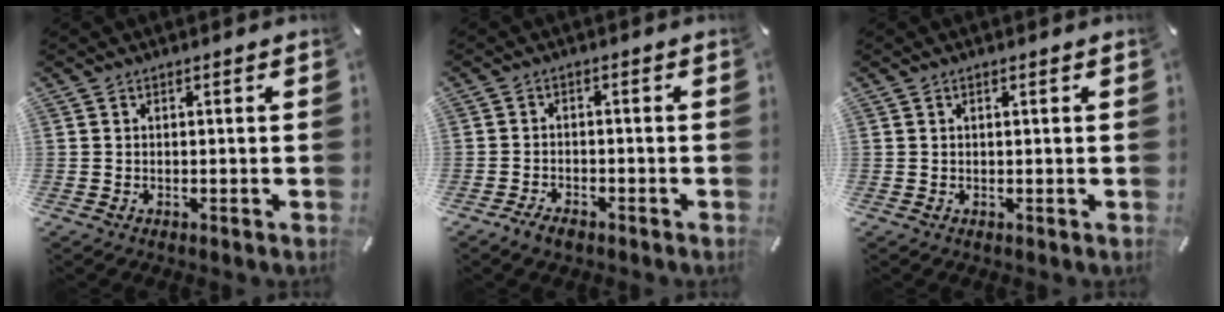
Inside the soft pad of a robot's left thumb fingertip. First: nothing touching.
{"total": 2.8, "force": [-2.3, 1.2, 1.2], "torque": [-0.029, 0.009, -0.045]}
{"total": 0.6, "force": [0.2, 0.1, 0.5], "torque": [-0.010, 0.000, 0.004]}